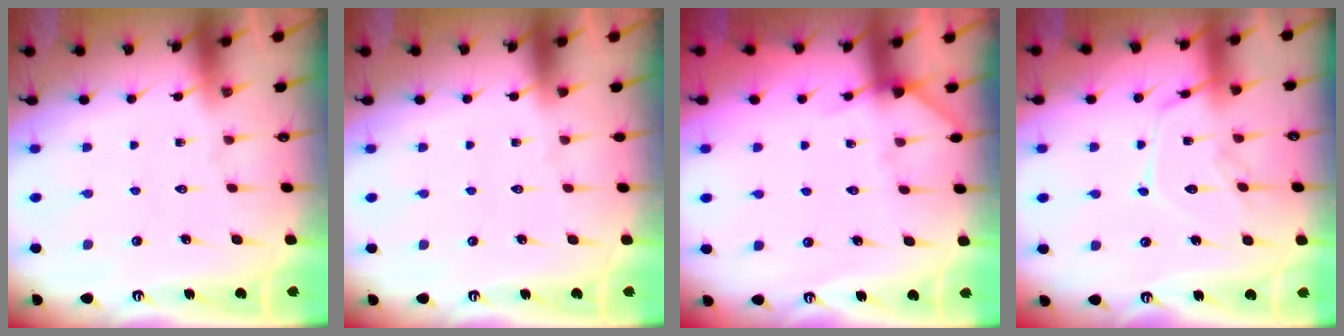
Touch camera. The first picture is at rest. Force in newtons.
{"total": 0.0}
{"total": 4.4, "press": 4.3, "slide": 0.6}
{"total": 12.7, "press": 12.7, "slide": 0.6}